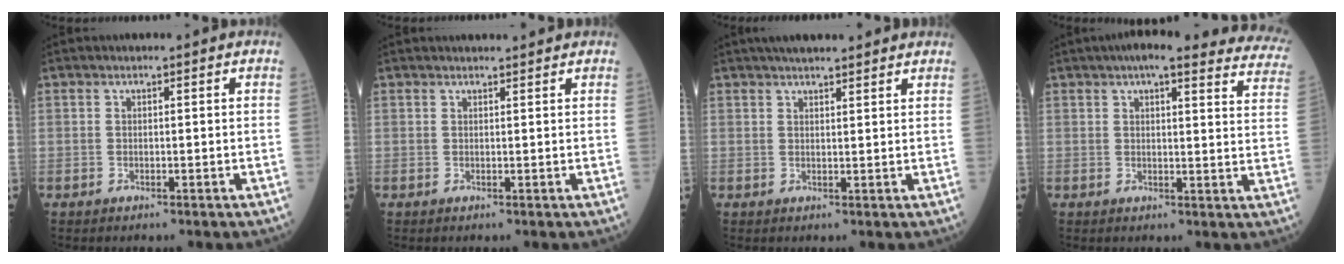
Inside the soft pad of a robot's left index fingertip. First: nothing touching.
{"total": 3.7, "force": [3.5, 0.3, 0.9], "torque": [-0.011, 0.021, 0.045]}
{"total": 7.4, "force": [6.4, 1.1, 3.6], "torque": [-0.050, 0.030, 0.089]}
{"total": 20.6, "force": [18.4, 4.0, 8.5], "torque": [-0.083, -0.018, 0.191]}